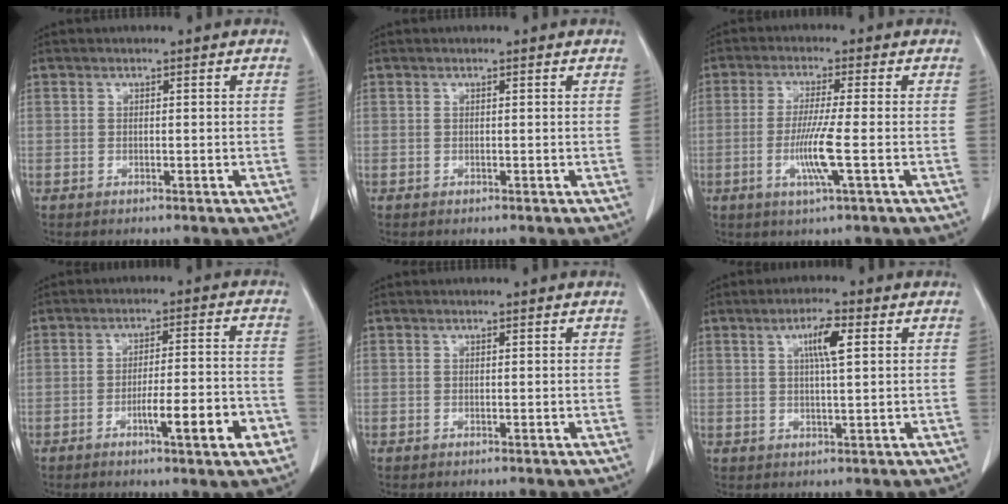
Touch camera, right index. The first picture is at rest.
{"total": 0.0}
{"total": 6.6, "force": [-1.7, -0.8, 6.3], "torque": [-0.124, -0.016, -0.035]}
{"total": 9.0, "force": [-3.9, 0.7, 8.1], "torque": [-0.118, 0.003, -0.055]}
{"total": 0.0}
{"total": 4.9, "force": [1.7, 0.5, 4.6], "torque": [-0.082, 0.001, 0.030]}